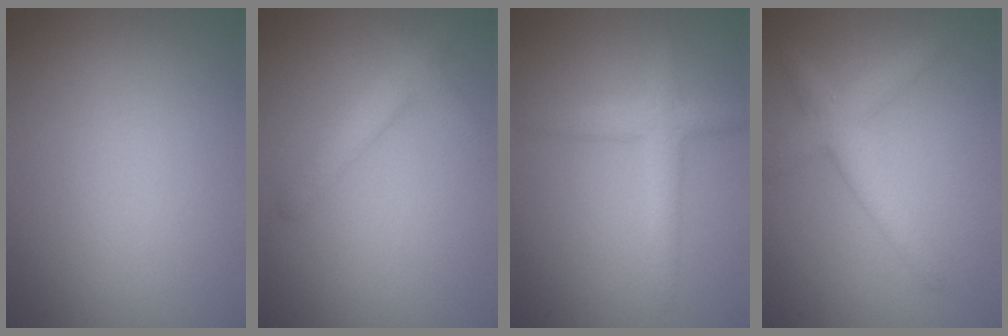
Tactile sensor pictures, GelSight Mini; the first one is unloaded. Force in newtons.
{"total": 2.7, "press": 2.7, "slide": 0.2}
{"total": 2.9, "press": 2.9, "slide": 0.2}
{"total": 3.5, "press": 3.5, "slide": 0.2}